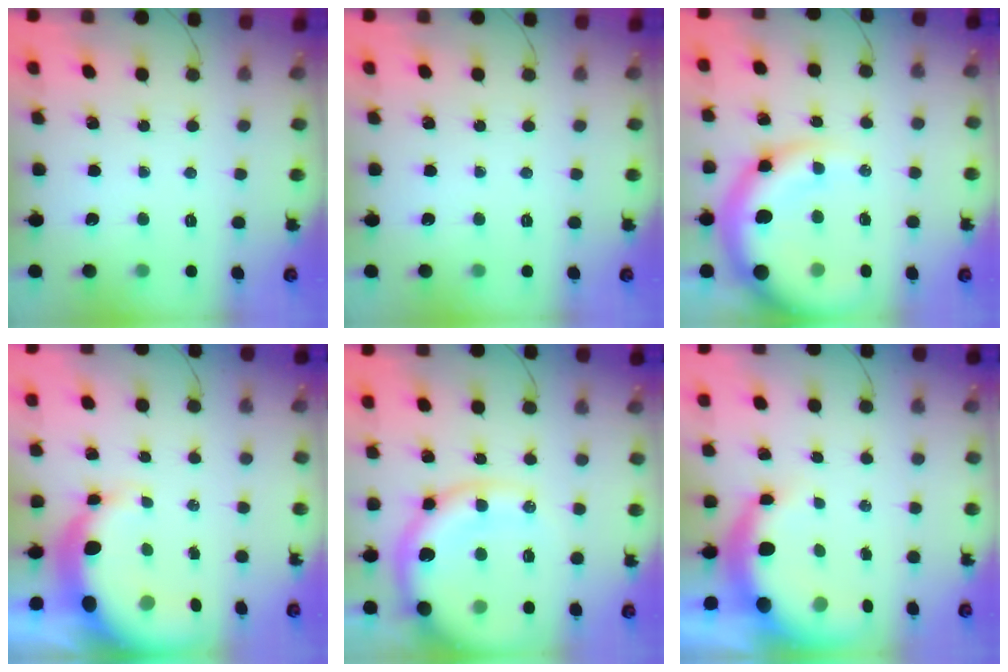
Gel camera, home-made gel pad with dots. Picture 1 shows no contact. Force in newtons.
{"total": 0.0}
{"total": 12.8, "press": 12.4, "slide": 3.3}
{"total": 8.8, "press": 8.5, "slide": 2.2}
{"total": 17.7, "press": 17.3, "slide": 3.9}
{"total": 8.2, "press": 8.0, "slide": 1.8}